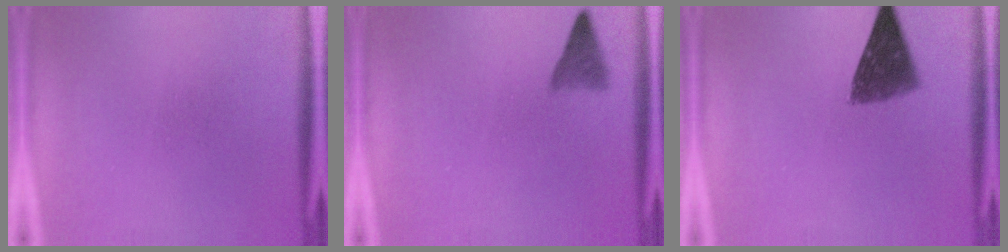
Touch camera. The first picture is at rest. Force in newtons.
{"total": 2.6}
{"total": 7.8}